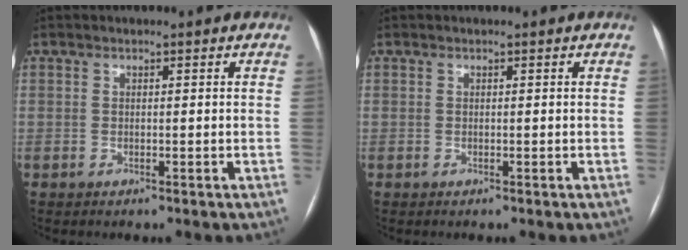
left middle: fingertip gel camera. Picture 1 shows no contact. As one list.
[{"total": 0.0}]